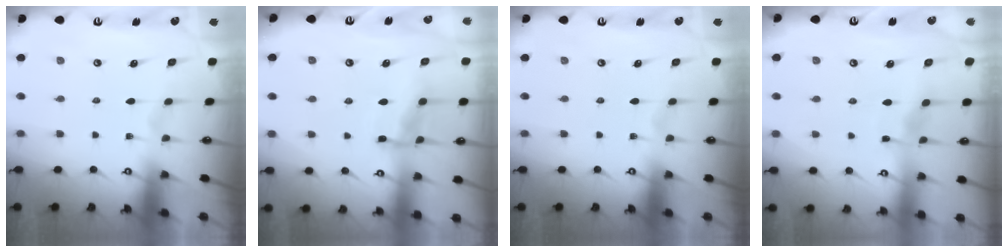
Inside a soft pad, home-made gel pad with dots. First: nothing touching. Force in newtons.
{"total": 9.9, "press": 9.9, "slide": 1.0}
{"total": 0.0}
{"total": 3.2, "press": 3.2, "slide": 0.4}